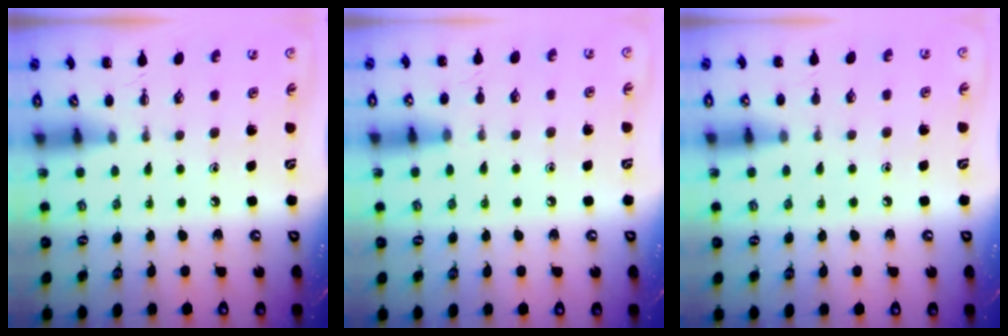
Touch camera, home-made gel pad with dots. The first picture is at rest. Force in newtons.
{"total": 7.2, "press": 6.9, "slide": 2.0}
{"total": 6.2, "press": 5.9, "slide": 2.0}